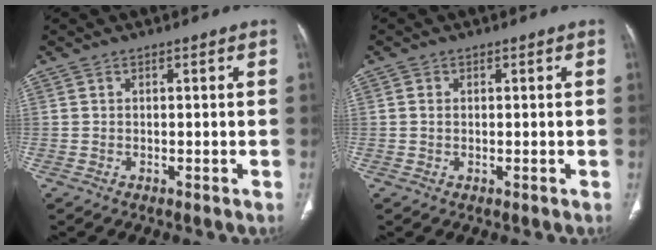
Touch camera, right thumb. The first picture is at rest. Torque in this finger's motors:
{"motor_torque": [-0.68, 0.08, -0.29, -0.14, -0.04]}